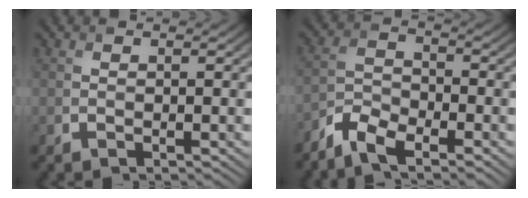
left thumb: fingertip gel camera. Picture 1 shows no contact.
{"total": 5.0, "force": [-4.1, 1.6, 2.5], "torque": [-0.056, -0.007, -0.092]}